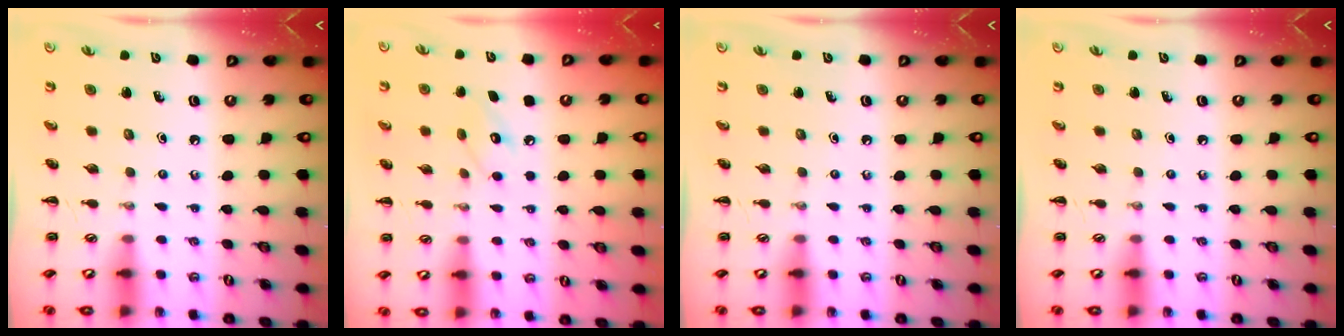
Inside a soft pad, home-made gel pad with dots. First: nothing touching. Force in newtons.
{"total": 6.8, "press": 6.7, "slide": 1.1}
{"total": 0.0}
{"total": 0.0}